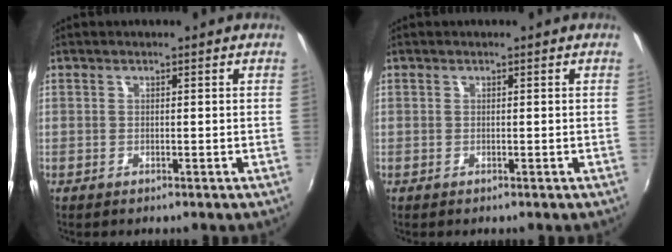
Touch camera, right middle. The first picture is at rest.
{"total": 0.0}